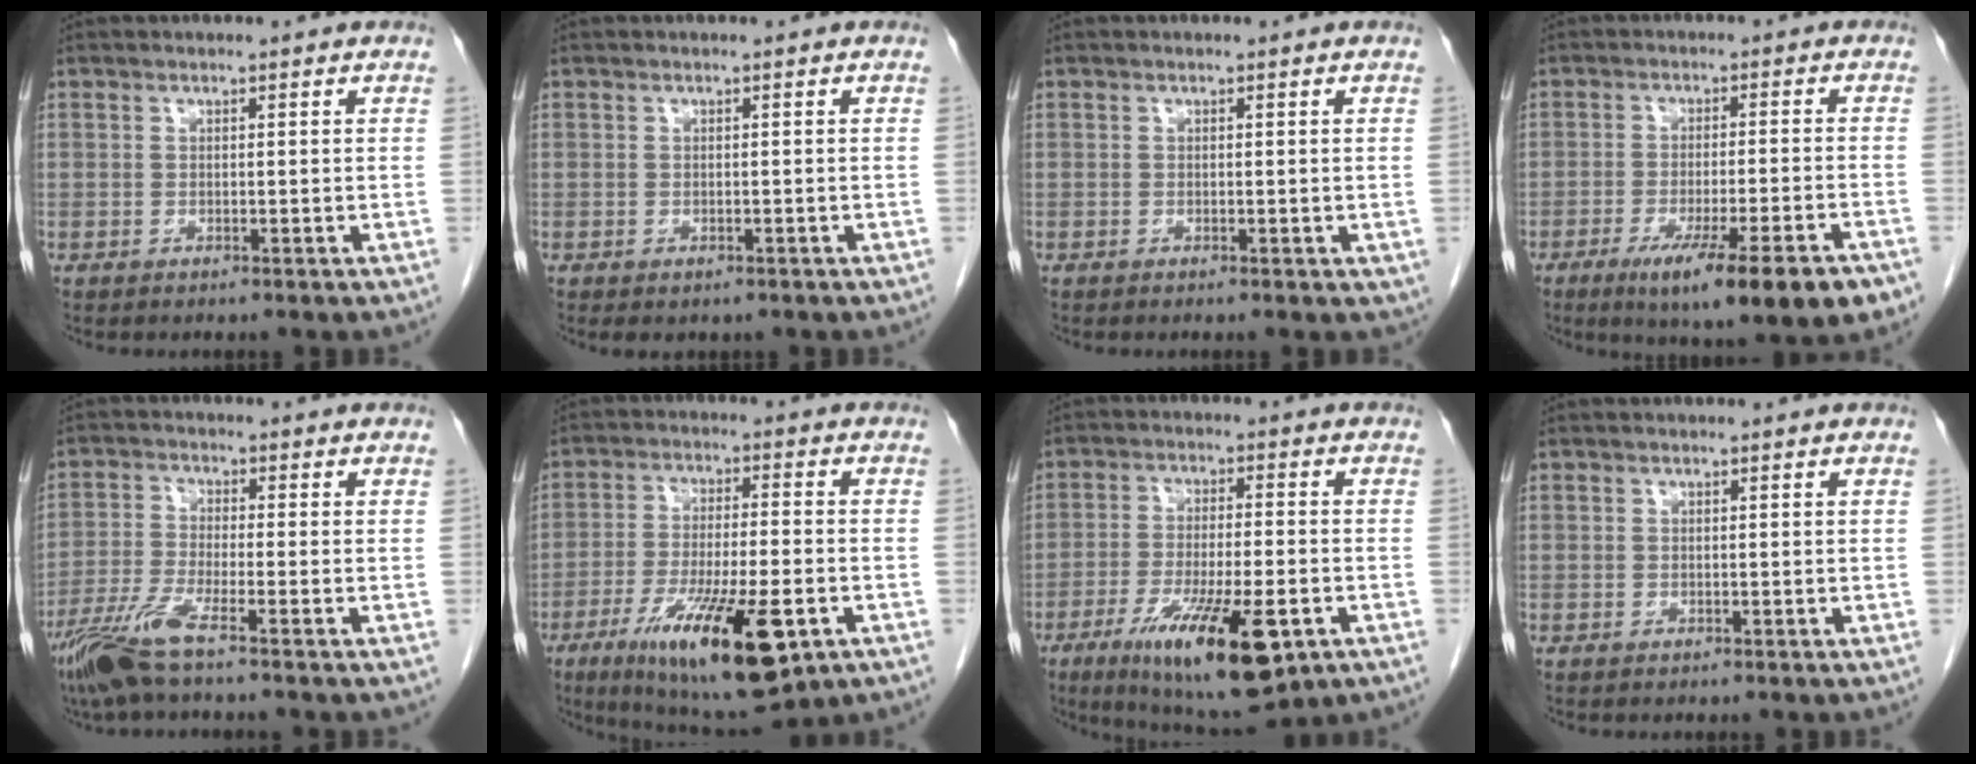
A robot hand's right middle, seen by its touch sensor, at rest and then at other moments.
{"total": 1.5, "force": [-0.8, 1.0, 0.8], "torque": [-0.013, -0.001, -0.002]}
{"total": 1.7, "force": [-0.4, 0.9, 1.4], "torque": [-0.014, -0.002, -0.003]}
{"total": 15.2, "force": [-9.5, 1.6, 11.8], "torque": [-0.124, -0.025, -0.141]}
{"total": 7.2, "force": [-4.9, -0.2, 5.3], "torque": [-0.114, -0.024, -0.102]}
{"total": 17.6, "force": [-8.1, 3.7, 15.2], "torque": [-0.248, -0.030, -0.120]}
{"total": 15.8, "force": [-7.4, 3.5, 13.5], "torque": [-0.218, -0.029, -0.107]}
{"total": 0.0}